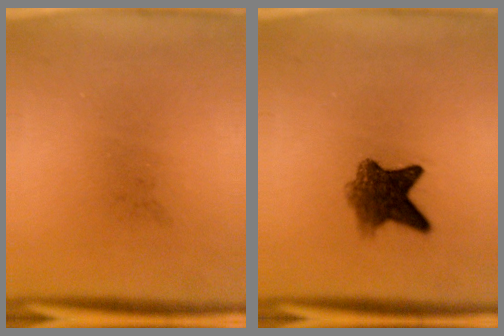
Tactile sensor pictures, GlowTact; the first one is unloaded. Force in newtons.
{"total": 6.3}